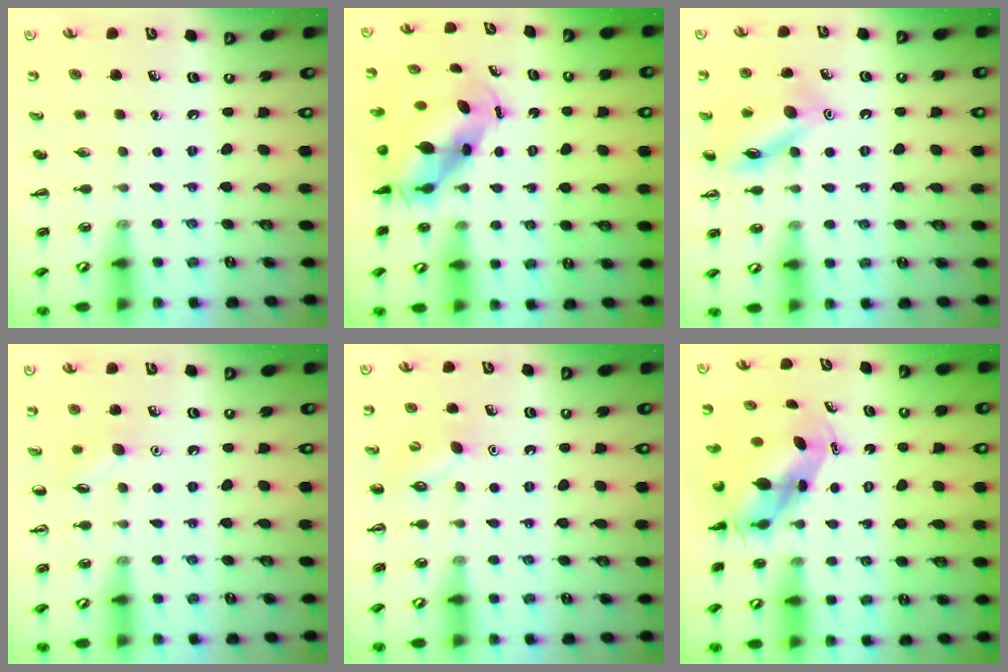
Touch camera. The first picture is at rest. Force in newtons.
{"total": 6.8, "press": 6.6, "slide": 1.6}
{"total": 13.6, "press": 13.6, "slide": 1.1}
{"total": 7.0, "press": 6.7, "slide": 2.2}
{"total": 5.0, "press": 4.9, "slide": 1.3}
{"total": 5.4, "press": 5.2, "slide": 1.4}